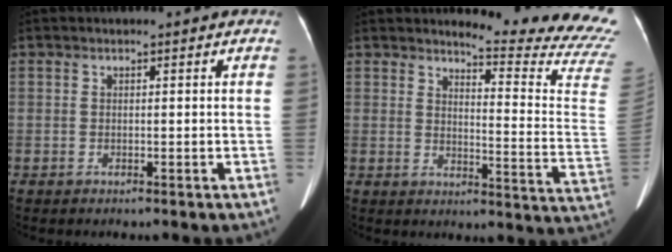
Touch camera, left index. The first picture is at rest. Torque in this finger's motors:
{"motor_torque": [0.73, -1.41, 0.18, 0.03]}